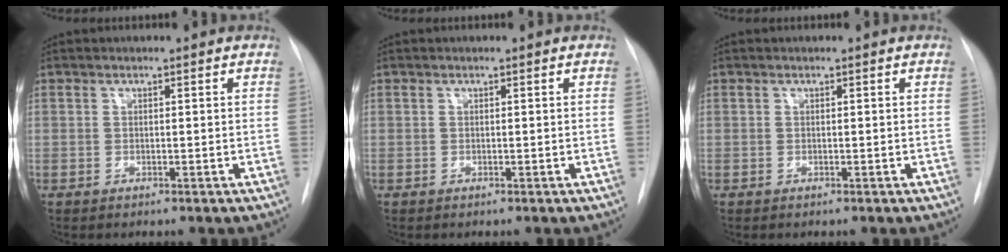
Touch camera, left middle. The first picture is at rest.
{"total": 0.0}
{"total": 0.0}